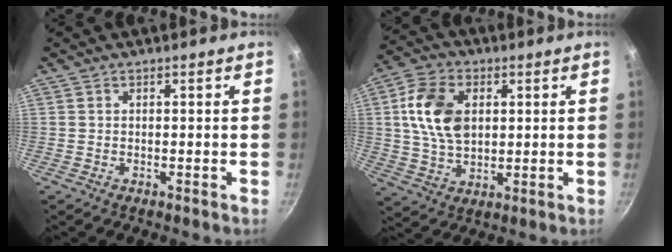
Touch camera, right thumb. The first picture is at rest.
{"total": 12.7, "force": [2.4, 8.5, 9.1], "torque": [-0.157, 0.003, 0.041]}